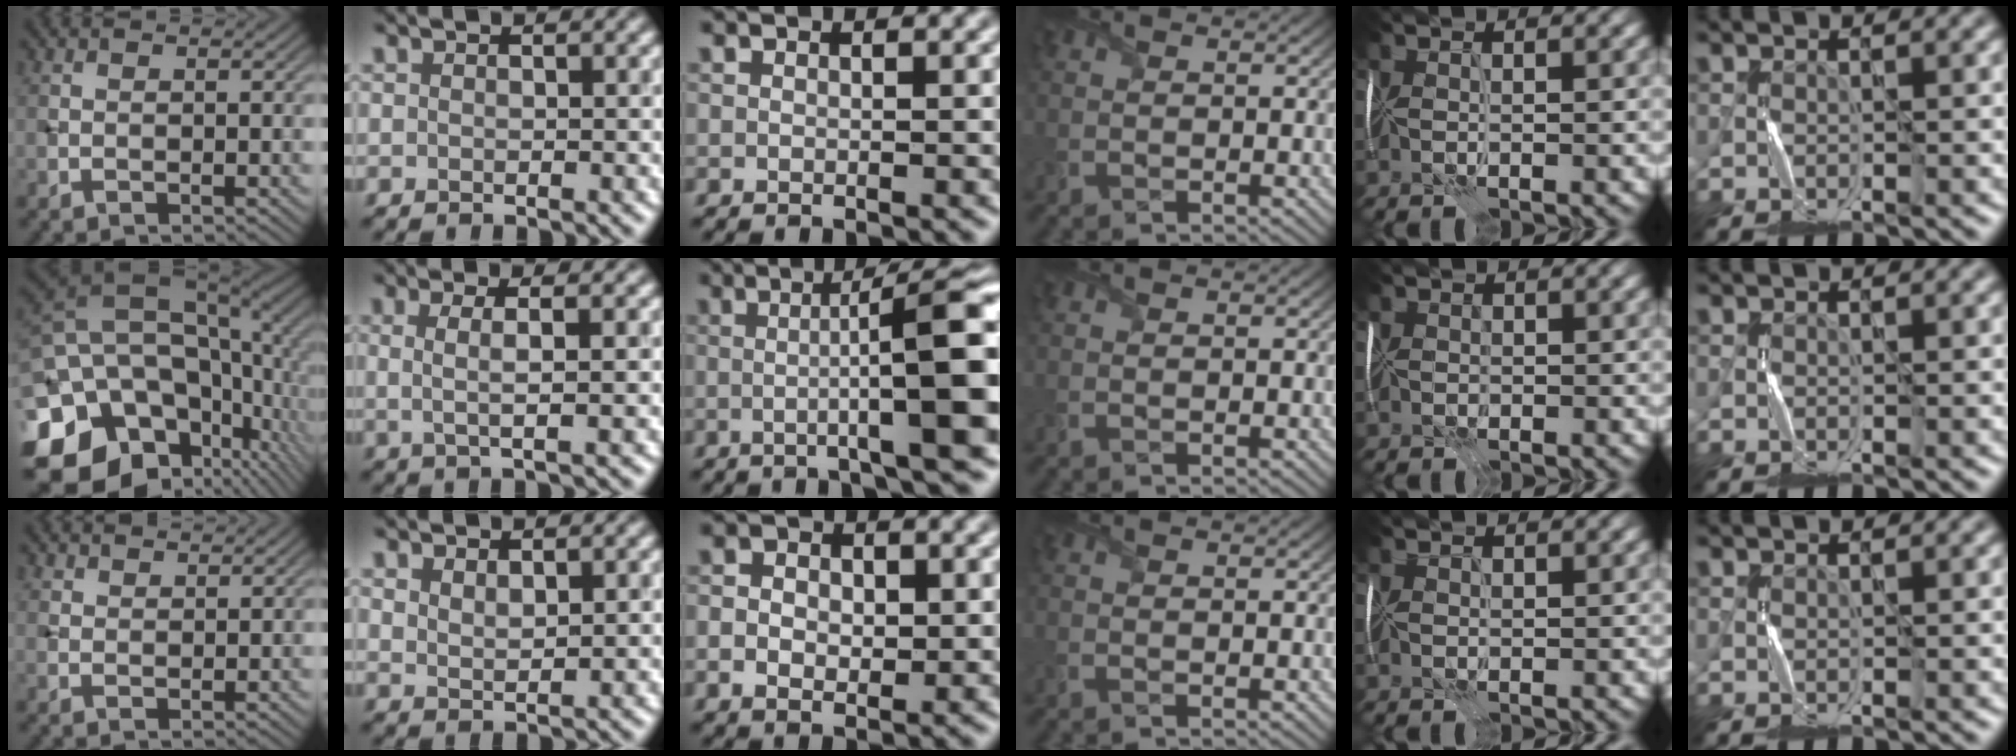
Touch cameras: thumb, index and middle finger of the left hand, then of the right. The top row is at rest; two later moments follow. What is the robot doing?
{"motion": "fold", "object": "memory foam"}